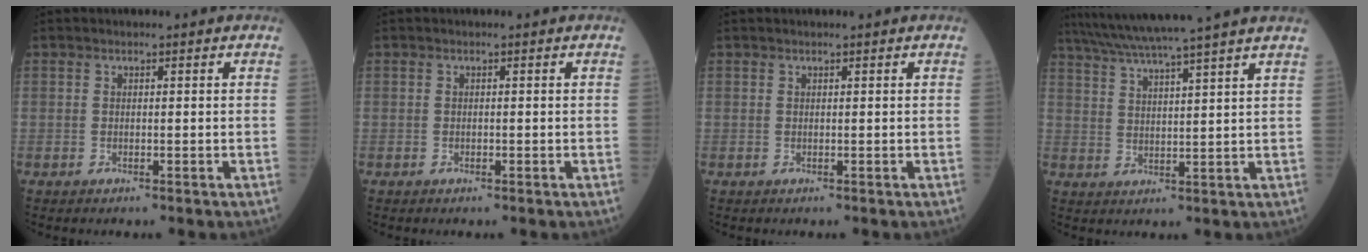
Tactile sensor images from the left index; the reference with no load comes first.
{"total": 0.0}
{"total": 0.6, "force": [0.5, -0.2, 0.2], "torque": [-0.005, 0.008, 0.016]}
{"total": 14.7, "force": [12.5, -2.1, 7.3], "torque": [-0.129, 0.002, 0.178]}